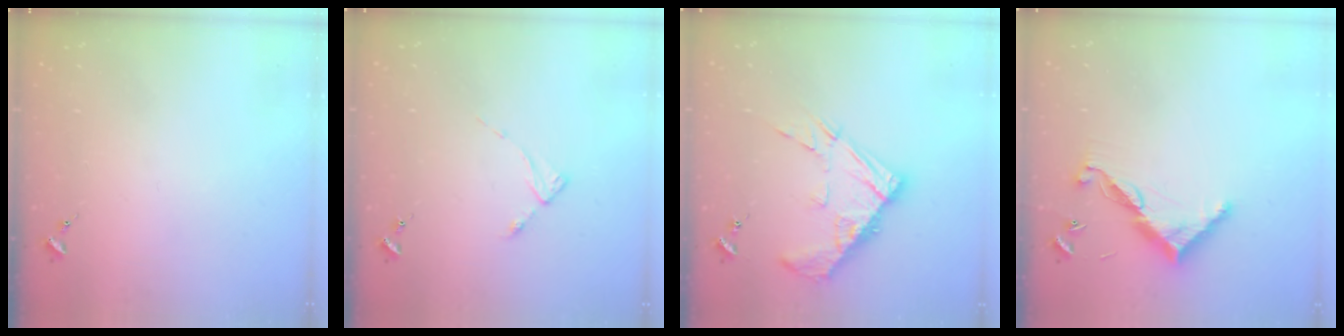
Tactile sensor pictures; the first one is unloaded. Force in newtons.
{"total": 2.7, "press": 2.7, "slide": 0.4}
{"total": 13.3, "press": 13.2, "slide": 1.2}
{"total": 10.7, "press": 10.7, "slide": 0.4}